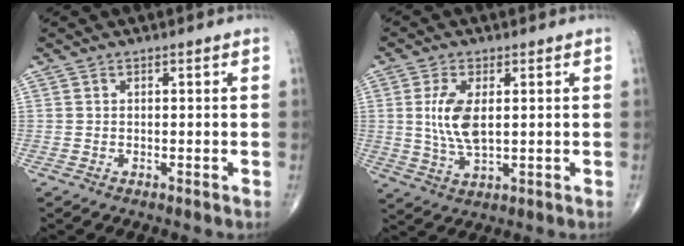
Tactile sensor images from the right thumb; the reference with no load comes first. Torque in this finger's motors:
{"motor_torque": [-0.01, 0.28, 0.71, -0.24, 0.28]}